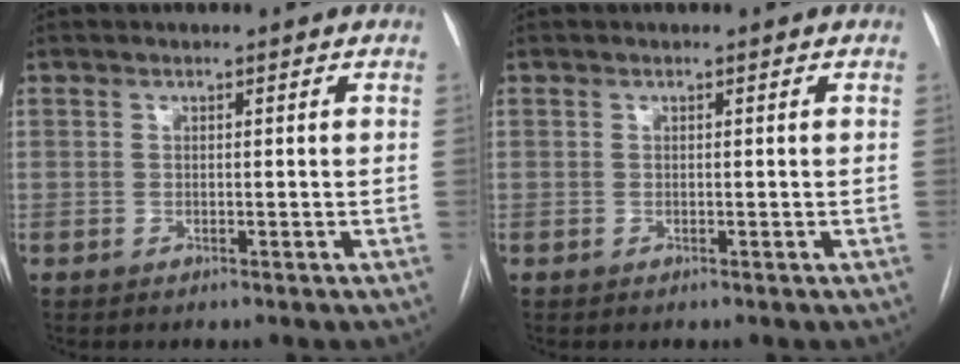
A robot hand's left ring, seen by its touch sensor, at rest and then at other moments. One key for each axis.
{"total": 0.0}